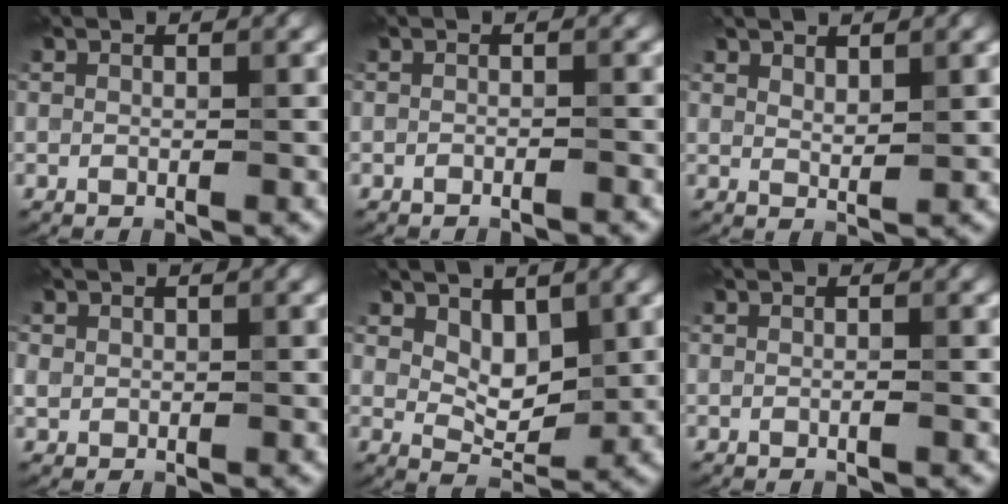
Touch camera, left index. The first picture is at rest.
{"total": 1.3, "force": [-1.2, 0.2, 0.5], "torque": [-0.003, -0.003, -0.027]}
{"total": 1.7, "force": [1.4, 0.4, 0.8], "torque": [-0.018, 0.001, 0.026]}
{"total": 0.9, "force": [0.4, 0.8, 0.2], "torque": [-0.007, 0.000, 0.011]}
{"total": 3.5, "force": [1.6, 2.0, 2.3], "torque": [-0.045, -0.011, 0.028]}
{"total": 0.6, "force": [-0.2, 0.2, 0.5], "torque": [-0.009, 0.001, -0.006]}